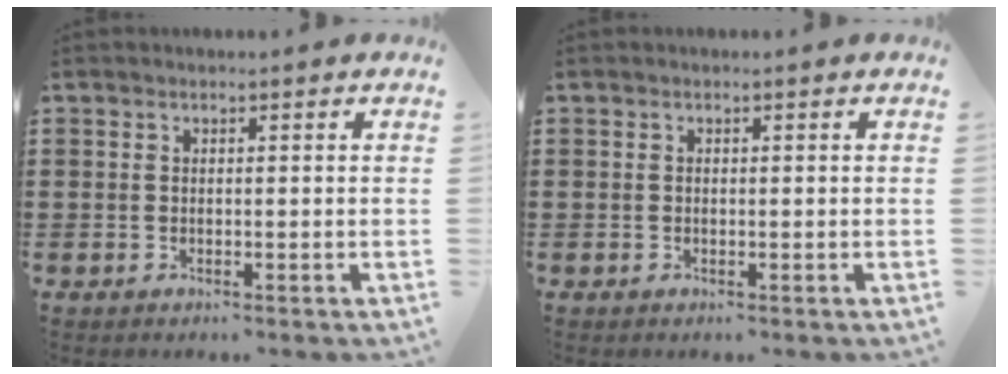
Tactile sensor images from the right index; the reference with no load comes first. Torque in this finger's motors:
{"motor_torque": [0.63, 0.29, 0.06, 0.02]}